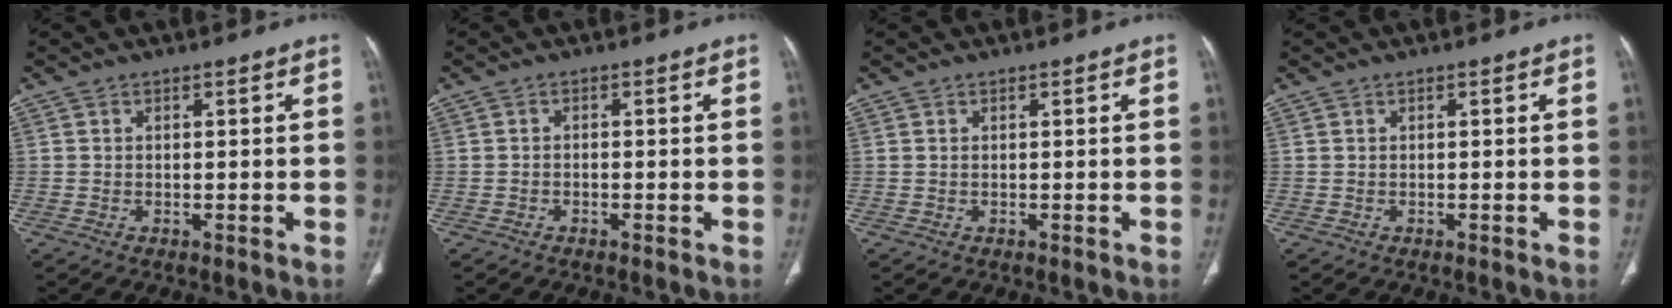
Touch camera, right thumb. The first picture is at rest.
{"total": 0.6, "force": [-0.3, 0.4, 0.4], "torque": [-0.006, 0.002, -0.008]}
{"total": 0.0}
{"total": 0.0}